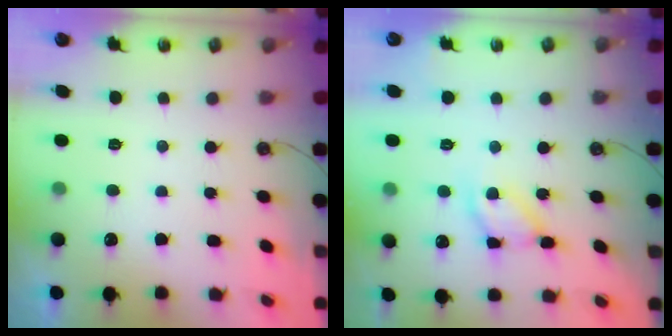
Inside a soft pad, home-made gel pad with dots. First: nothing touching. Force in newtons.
{"total": 10.6, "press": 10.6, "slide": 1.0}